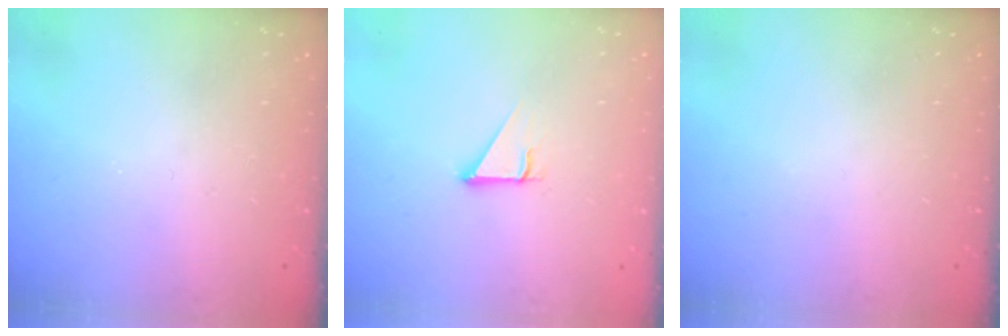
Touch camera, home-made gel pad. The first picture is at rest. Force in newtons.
{"total": 2.9, "press": 2.8, "slide": 0.2}
{"total": 0.0}